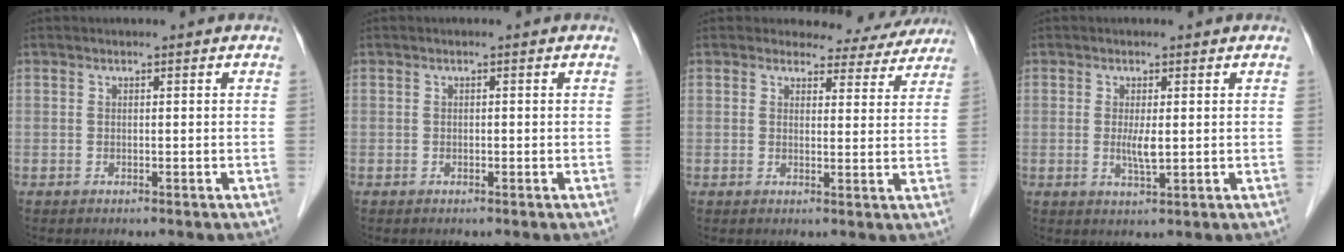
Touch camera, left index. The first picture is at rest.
{"total": 0.0}
{"total": 7.9, "force": [7.3, 3.0, 0.4], "torque": [0.015, -0.005, 0.067]}
{"total": 2.8, "force": [0.1, 0.4, 2.8], "torque": [-0.058, -0.006, 0.005]}